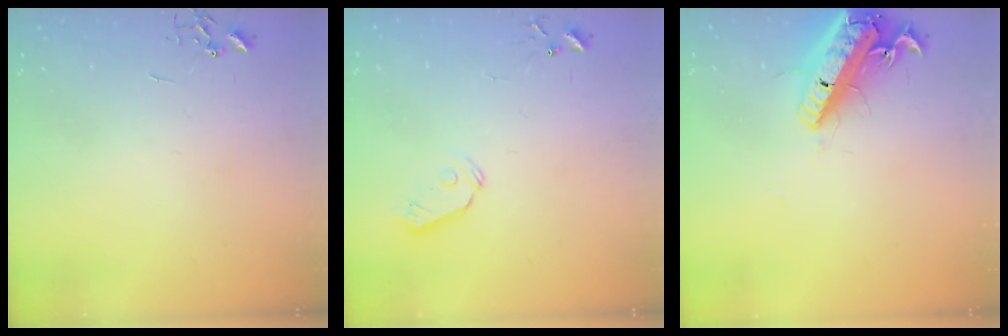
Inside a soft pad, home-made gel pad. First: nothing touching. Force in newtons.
{"total": 6.4, "press": 6.4, "slide": 0.6}
{"total": 19.5, "press": 19.2, "slide": 3.6}